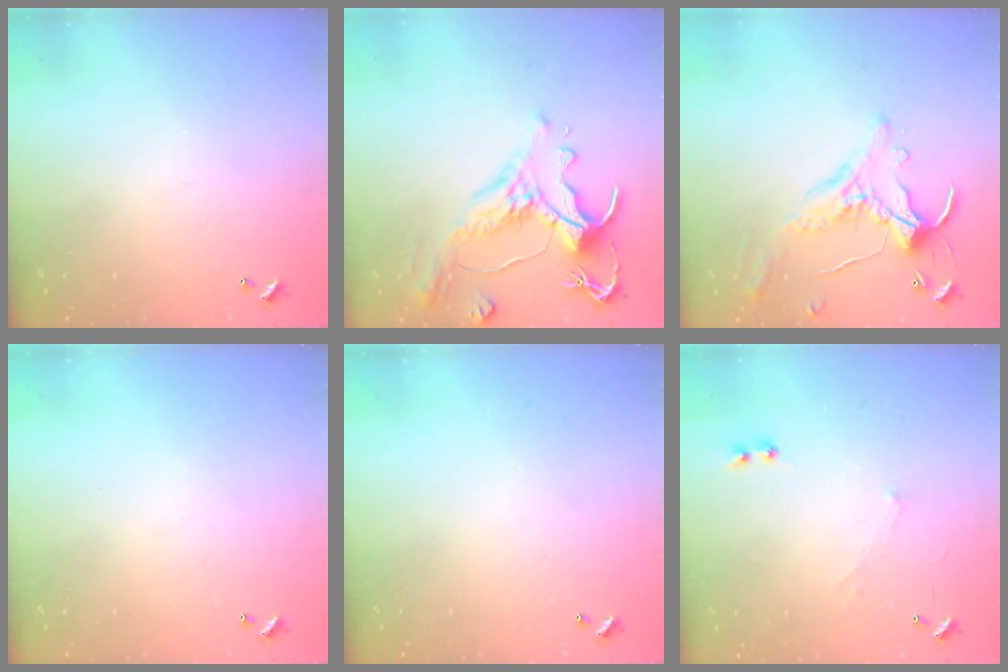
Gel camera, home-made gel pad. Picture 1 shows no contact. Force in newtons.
{"total": 1.6, "press": 0.4, "slide": 1.6}
{"total": 0.9, "press": 0.1, "slide": 0.9}
{"total": 0.0}
{"total": 0.0}
{"total": 0.9, "press": 0.3, "slide": 0.8}